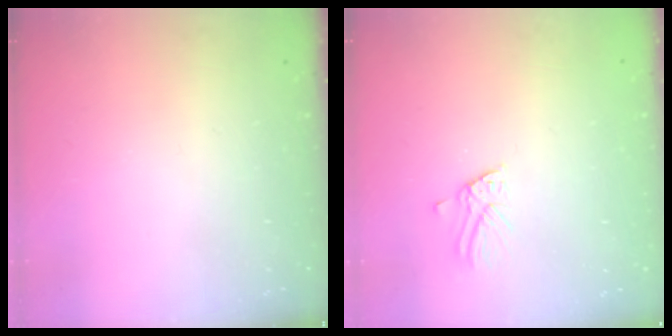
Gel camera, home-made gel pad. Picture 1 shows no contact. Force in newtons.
{"total": 1.7, "press": 1.7, "slide": 0.1}